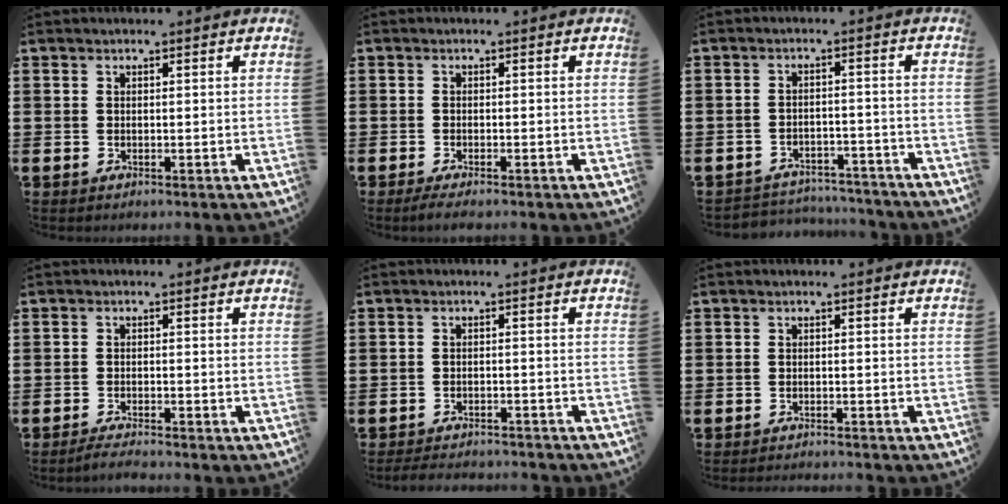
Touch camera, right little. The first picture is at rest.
{"total": 1.1, "force": [-0.7, 0.1, 0.8], "torque": [-0.013, -0.002, -0.014]}
{"total": 3.0, "force": [-2.9, 0.4, -0.3], "torque": [-0.003, 0.003, -0.064]}
{"total": 1.6, "force": [-1.5, -0.1, 0.5], "torque": [-0.009, 0.002, -0.029]}
{"total": 2.1, "force": [-2.1, 0.0, 0.0], "torque": [-0.005, 0.002, -0.044]}
{"total": 0.9, "force": [-0.9, -0.2, -0.1], "torque": [0.001, 0.000, -0.018]}